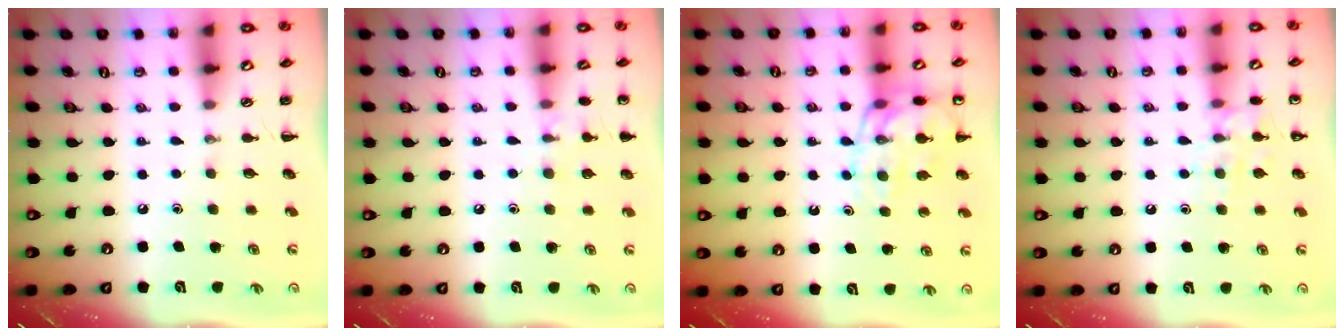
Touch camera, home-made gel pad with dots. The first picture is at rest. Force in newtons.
{"total": 7.2, "press": 6.8, "slide": 2.2}
{"total": 13.4, "press": 13.3, "slide": 2.1}
{"total": 9.2, "press": 9.1, "slide": 1.2}